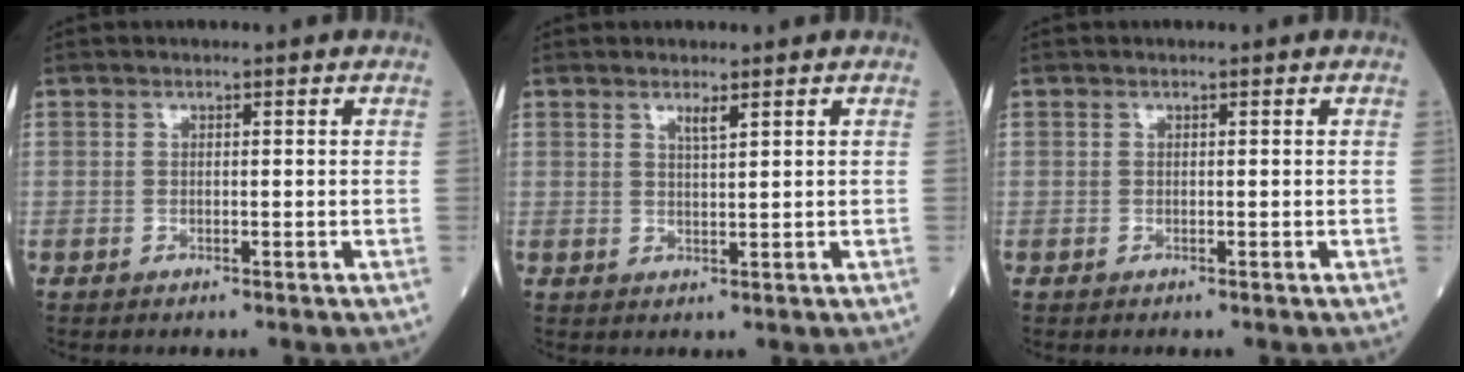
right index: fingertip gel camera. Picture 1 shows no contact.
{"total": 1.6, "force": [1.1, -0.1, 1.1], "torque": [-0.021, -0.005, 0.020]}
{"total": 0.0}